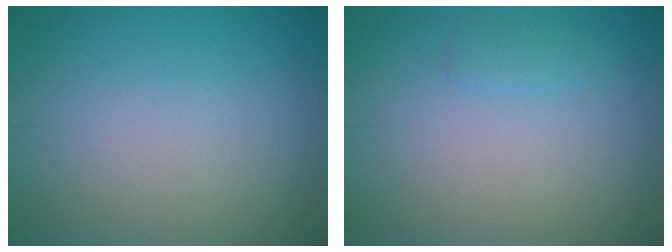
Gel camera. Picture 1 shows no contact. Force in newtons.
{"total": 0.8, "press": 0.8, "slide": 0.1}